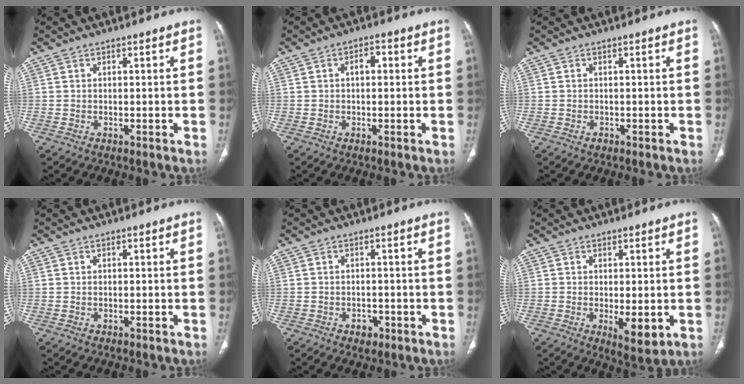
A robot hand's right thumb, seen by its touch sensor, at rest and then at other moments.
{"total": 2.6, "force": [0.4, 1.5, 2.0], "torque": [-0.026, 0.011, 0.002]}
{"total": 0.7, "force": [-0.4, 0.5, 0.2], "torque": [0.000, 0.001, -0.006]}
{"total": 0.0}
{"total": 2.2, "force": [-1.1, 1.7, 1.0], "torque": [-0.006, 0.005, -0.010]}
{"total": 5.3, "force": [-1.0, 2.0, 4.8], "torque": [-0.070, -0.016, -0.009]}